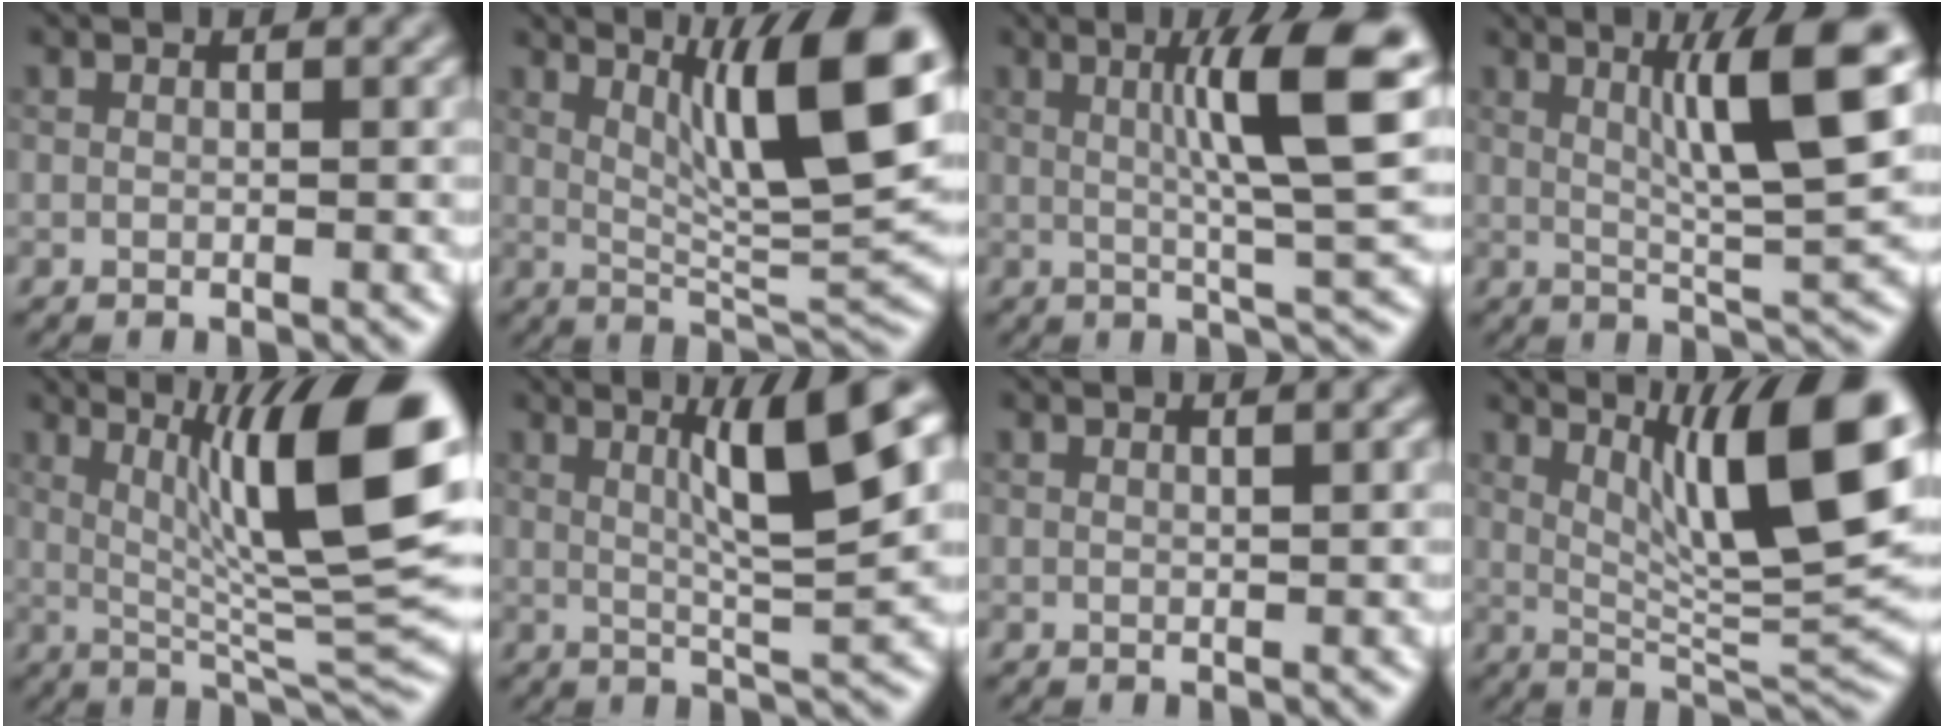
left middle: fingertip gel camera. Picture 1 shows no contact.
{"total": 11.3, "force": [4.3, 2.3, 10.2], "torque": [-0.144, 0.000, 0.074]}
{"total": 9.9, "force": [2.3, 1.6, 9.5], "torque": [-0.128, 0.010, 0.034]}
{"total": 8.9, "force": [2.9, 1.3, 8.4], "torque": [-0.117, 0.004, 0.049]}
{"total": 13.1, "force": [3.7, 2.5, 12.3], "torque": [-0.171, 0.006, 0.062]}
{"total": 8.3, "force": [2.5, 1.3, 7.8], "torque": [-0.107, 0.012, 0.041]}
{"total": 1.1, "force": [0.4, 0.3, 1.0], "torque": [-0.010, 0.003, 0.002]}
{"total": 12.4, "force": [4.7, 2.7, 11.1], "torque": [-0.156, 0.004, 0.081]}